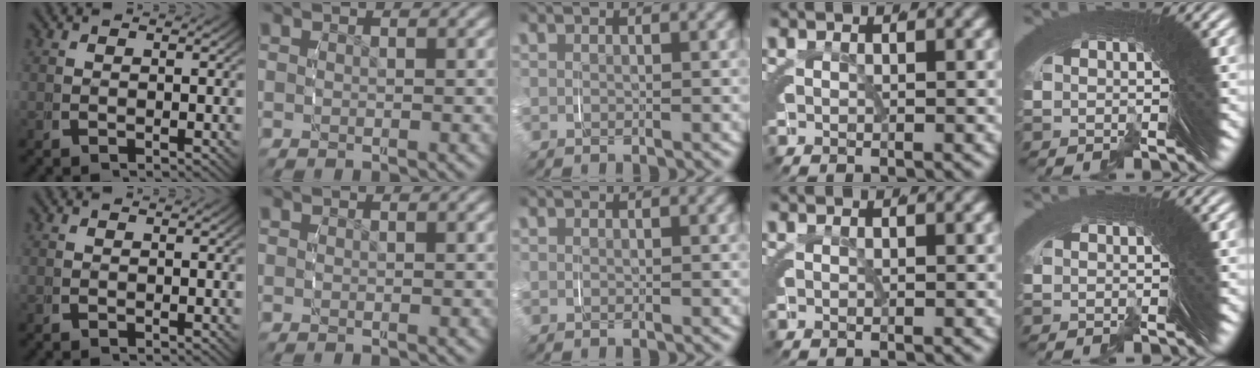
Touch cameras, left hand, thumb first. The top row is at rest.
{}